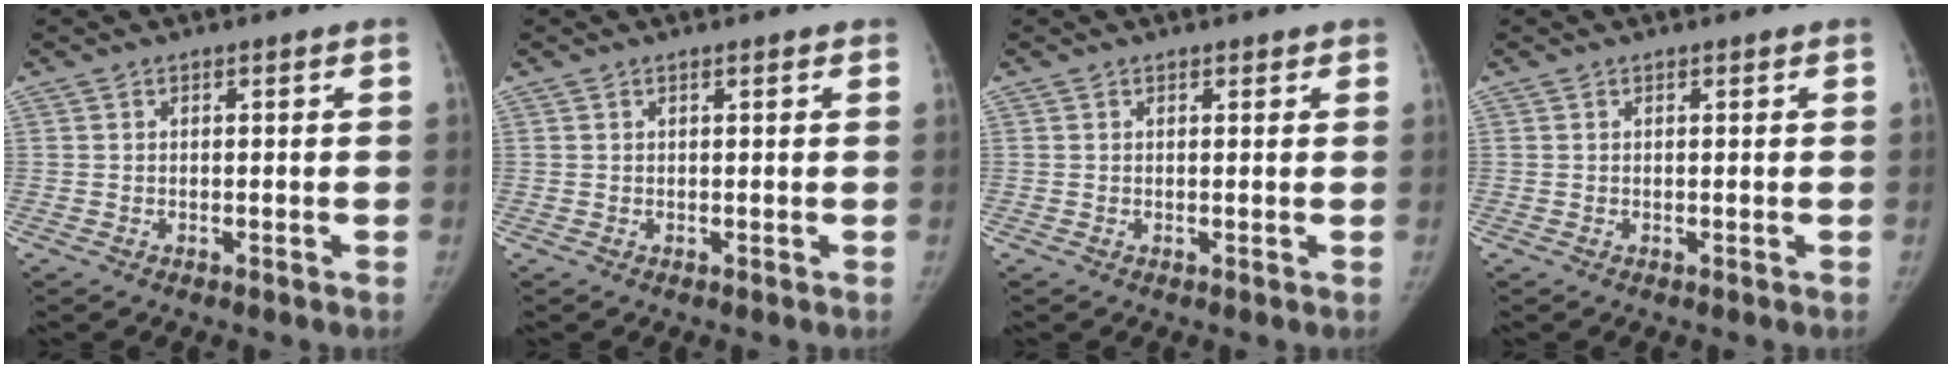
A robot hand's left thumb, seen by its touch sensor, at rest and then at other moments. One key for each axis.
{"total": 0.7, "fx": 0.5, "fy": 0.2, "fz": 0.5, "tx": -0.007, "ty": -0.001, "tz": 0.006}
{"total": 1.0, "fx": 0.7, "fy": 0.5, "fz": 0.4, "tx": 0.001, "ty": -0.004, "tz": 0.007}
{"total": 0.0}